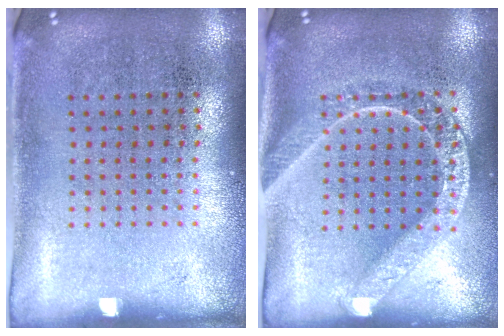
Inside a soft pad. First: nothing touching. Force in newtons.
{"total": 1.8, "press": 1.7, "slide": 0.6}